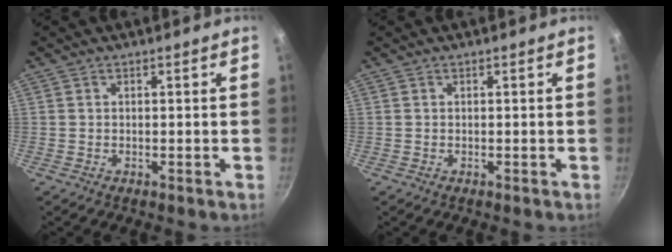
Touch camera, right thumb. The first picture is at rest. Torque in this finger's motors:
{"motor_torque": [0.00, 0.00, -0.02, 0.18, 0.00]}